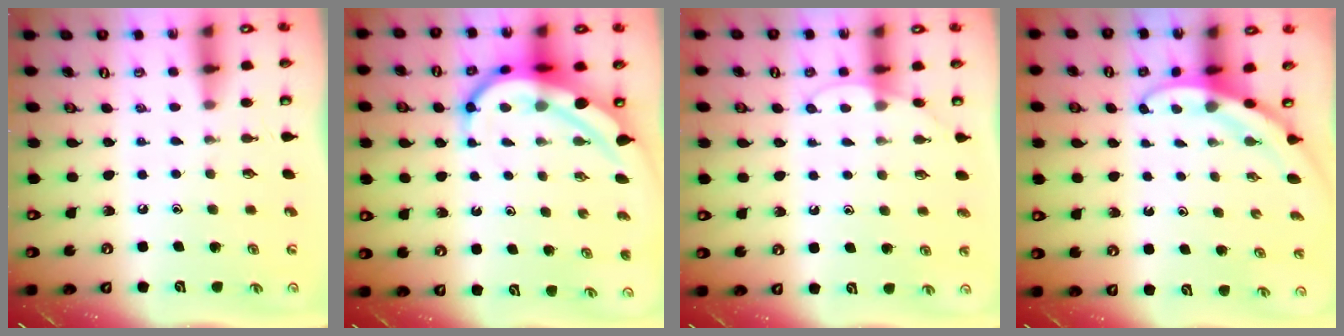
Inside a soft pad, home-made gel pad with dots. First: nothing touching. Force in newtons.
{"total": 10.3, "press": 10.3, "slide": 1.0}
{"total": 4.8, "press": 4.7, "slide": 0.4}
{"total": 3.0, "press": 3.0, "slide": 0.1}